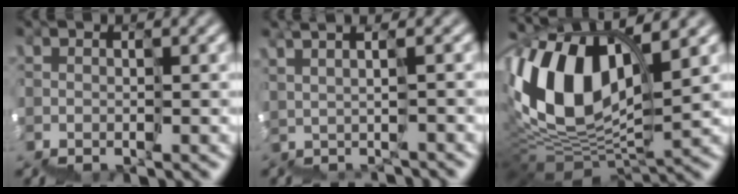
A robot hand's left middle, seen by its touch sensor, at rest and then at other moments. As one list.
[{"total": 2.8, "force": [2.3, -0.2, 1.5], "torque": [-0.009, 0.032, 0.058]}, {"total": 10.2, "force": [5.1, 5.1, 7.2], "torque": [-0.179, 0.022, 0.086]}]